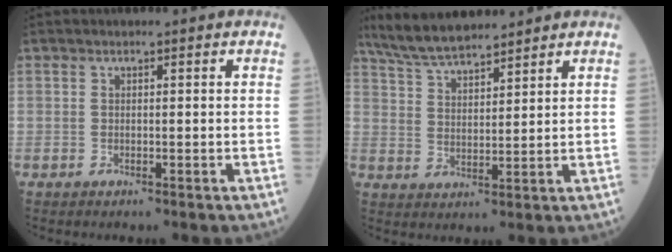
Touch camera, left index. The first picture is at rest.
{"total": 10.3, "force": [9.1, 1.8, 4.5], "torque": [-0.090, 0.023, 0.167]}